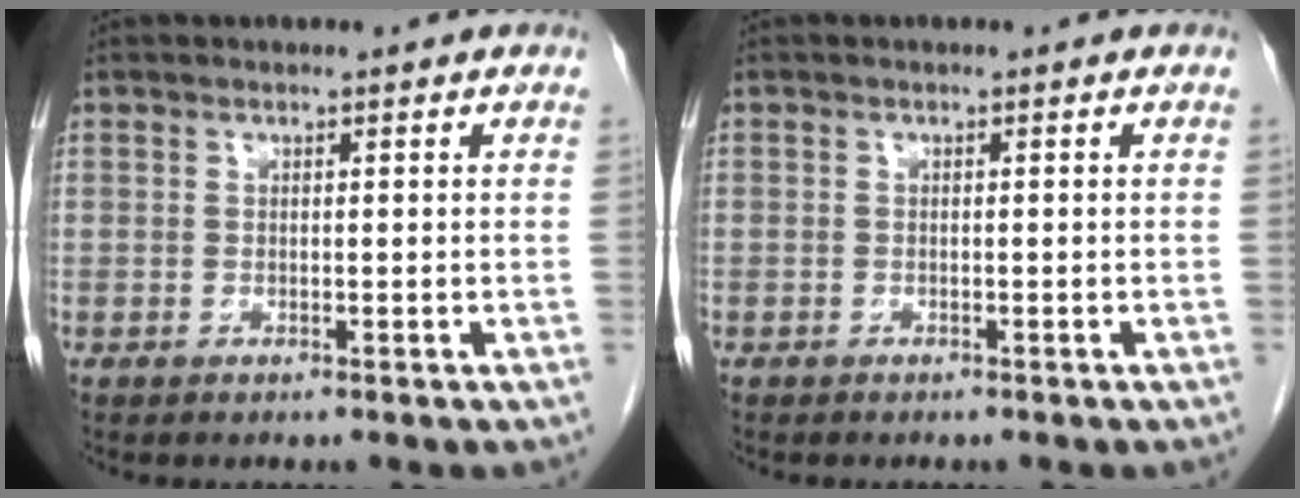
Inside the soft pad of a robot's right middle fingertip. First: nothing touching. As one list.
[{"total": 0.7, "force": [-0.5, 0.4, 0.0], "torque": [-0.010, 0.001, -0.009]}]